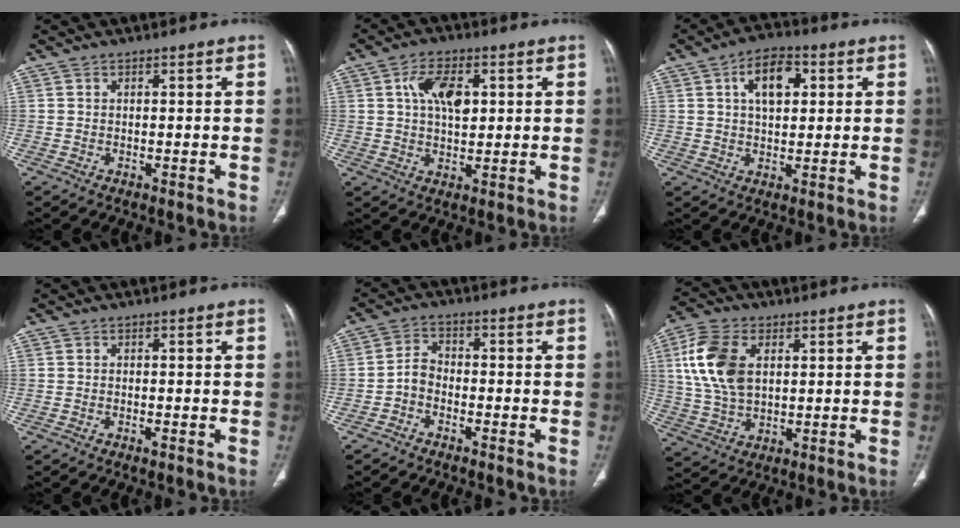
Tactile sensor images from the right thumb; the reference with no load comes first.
{"total": 8.2, "force": [2.1, 4.7, 6.4], "torque": [-0.099, -0.002, 0.034]}
{"total": 8.7, "force": [2.7, 5.0, 6.6], "torque": [-0.090, 0.005, 0.040]}
{"total": 0.6, "force": [-0.4, 0.1, 0.4], "torque": [-0.009, -0.001, -0.008]}
{"total": 3.5, "force": [-1.8, 2.3, 2.0], "torque": [-0.030, 0.021, -0.043]}
{"total": 12.8, "force": [3.2, 7.8, 9.6], "torque": [-0.199, 0.001, 0.063]}